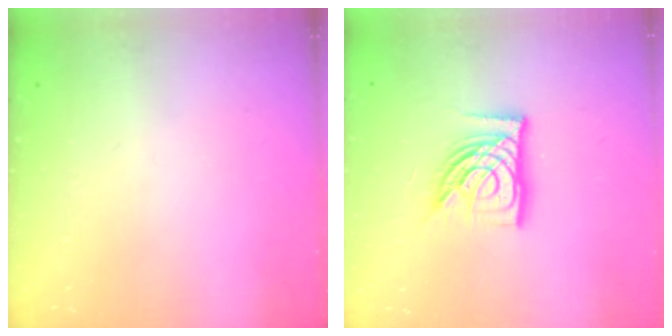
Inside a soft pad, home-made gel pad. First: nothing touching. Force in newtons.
{"total": 14.8, "press": 14.6, "slide": 1.9}